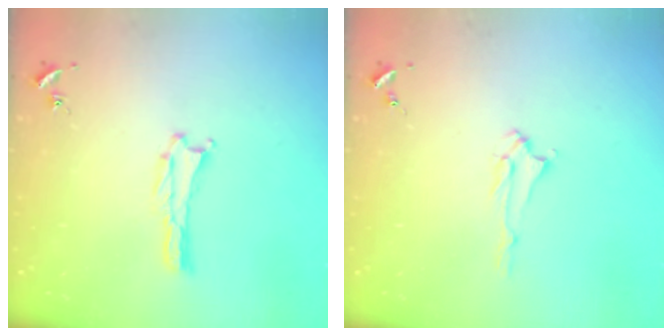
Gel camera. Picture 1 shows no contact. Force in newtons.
{"total": 1.4, "press": 1.4, "slide": 0.3}